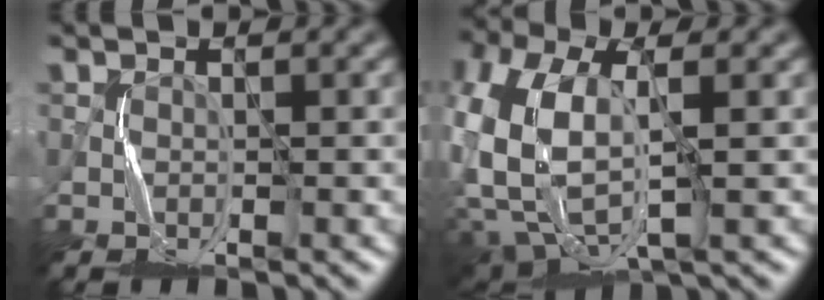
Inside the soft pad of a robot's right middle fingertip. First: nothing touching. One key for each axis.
{"total": 10.3, "fx": -0.6, "fy": 6.3, "fz": 8.1, "tx": -0.226, "ty": -0.017, "tz": -0.003}